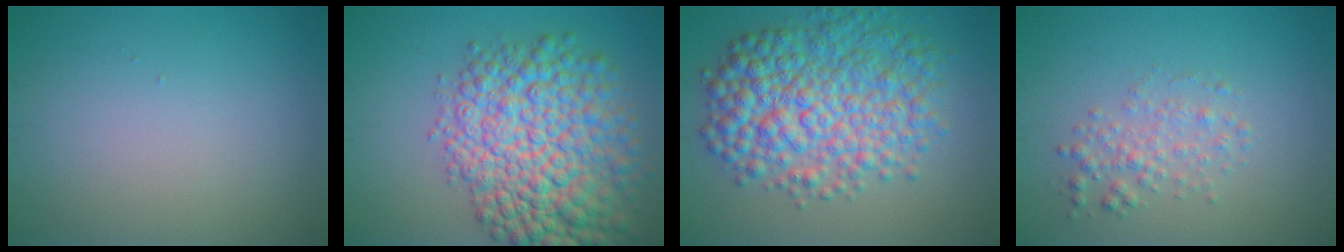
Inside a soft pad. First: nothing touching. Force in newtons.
{"total": 10.9, "press": 10.9, "slide": 0.3}
{"total": 8.7, "press": 8.7, "slide": 0.1}
{"total": 2.2, "press": 2.2, "slide": 0.0}